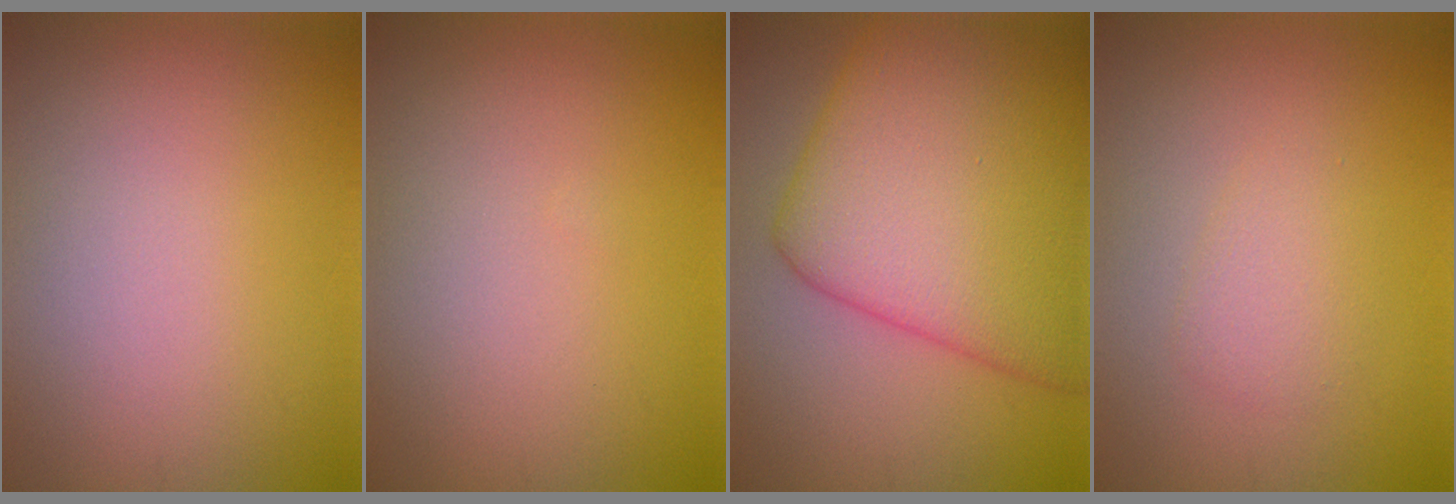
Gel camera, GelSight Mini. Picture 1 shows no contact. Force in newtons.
{"total": 0.0}
{"total": 14.2, "press": 14.2, "slide": 0.3}
{"total": 1.8, "press": 1.8, "slide": 0.0}